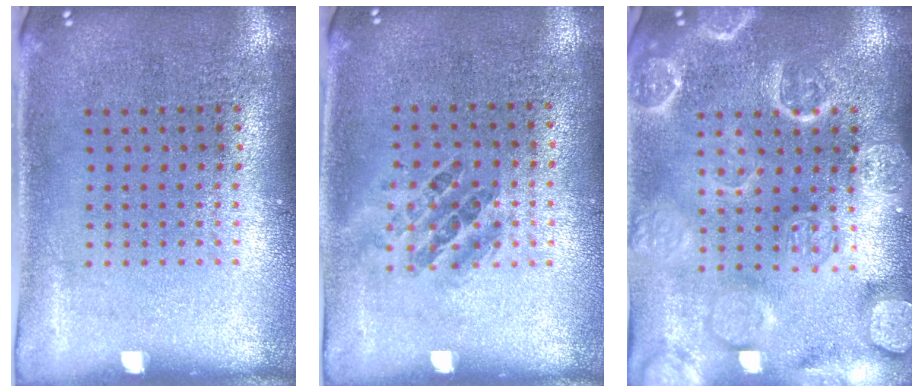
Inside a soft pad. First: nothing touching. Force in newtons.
{"total": 0.9, "press": 0.8, "slide": 0.5}
{"total": 5.8, "press": 5.7, "slide": 0.8}